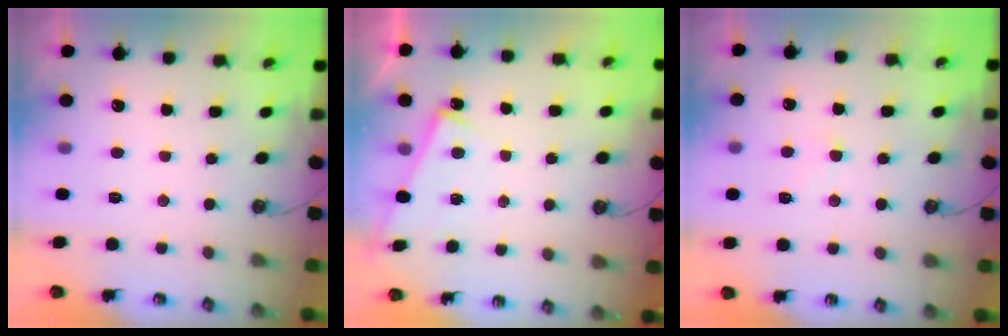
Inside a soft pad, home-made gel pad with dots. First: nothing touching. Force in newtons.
{"total": 7.2, "press": 7.2, "slide": 0.2}
{"total": 3.4, "press": 3.4, "slide": 0.5}